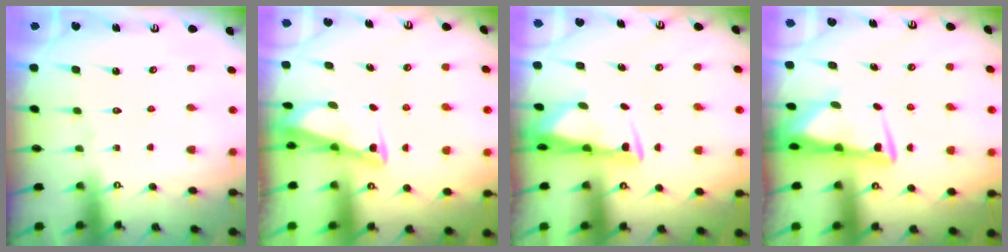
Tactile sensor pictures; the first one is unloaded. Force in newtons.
{"total": 2.8, "press": 2.8, "slide": 0.3}
{"total": 3.1, "press": 2.9, "slide": 1.0}
{"total": 4.6, "press": 4.5, "slide": 0.9}